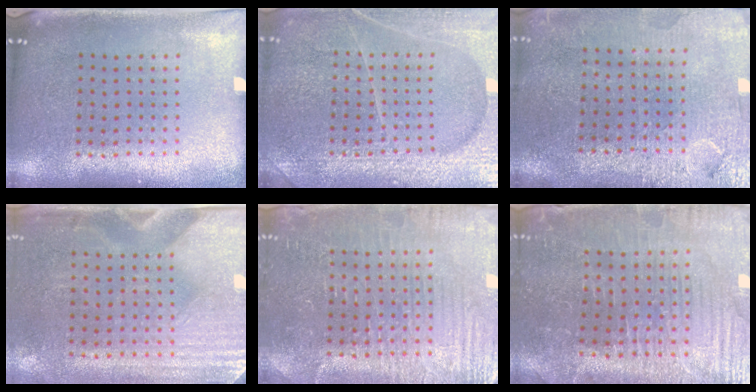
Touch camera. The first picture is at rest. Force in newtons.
{"total": 6.6, "press": 6.6, "slide": 0.8}
{"total": 3.7, "press": 3.4, "slide": 1.4}
{"total": 3.0, "press": 2.6, "slide": 1.6}
{"total": 4.0, "press": 3.9, "slide": 0.9}
{"total": 3.6, "press": 3.6, "slide": 0.4}